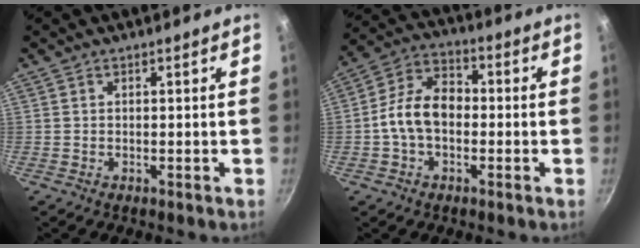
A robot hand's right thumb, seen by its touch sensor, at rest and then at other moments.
{"total": 10.1, "force": [-1.4, 6.8, 7.3], "torque": [-0.107, 0.035, -0.041]}